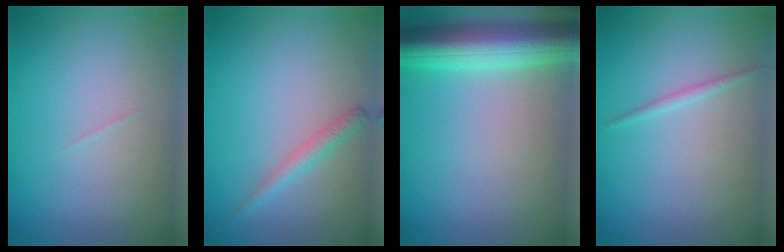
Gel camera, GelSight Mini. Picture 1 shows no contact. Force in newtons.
{"total": 1.6, "press": 1.6, "slide": 0.0}
{"total": 7.7, "press": 7.7, "slide": 0.3}
{"total": 0.8, "press": 0.8, "slide": 0.0}